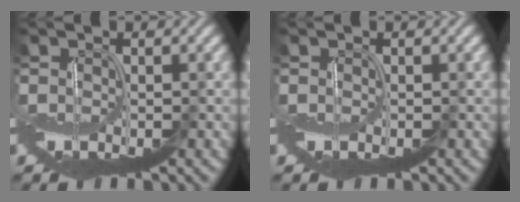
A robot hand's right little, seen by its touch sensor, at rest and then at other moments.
{"total": 0.0}